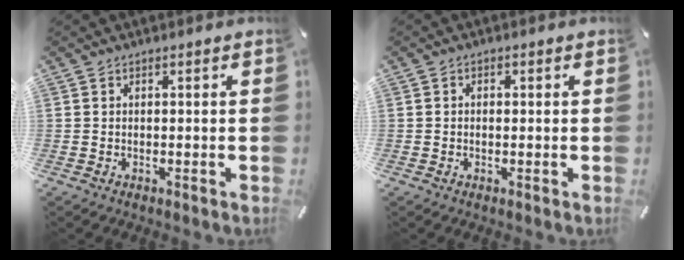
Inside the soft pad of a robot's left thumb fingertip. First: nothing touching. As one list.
[{"total": 1.0, "force": [-0.3, 0.8, 0.6], "torque": [-0.012, 0.003, -0.006]}]